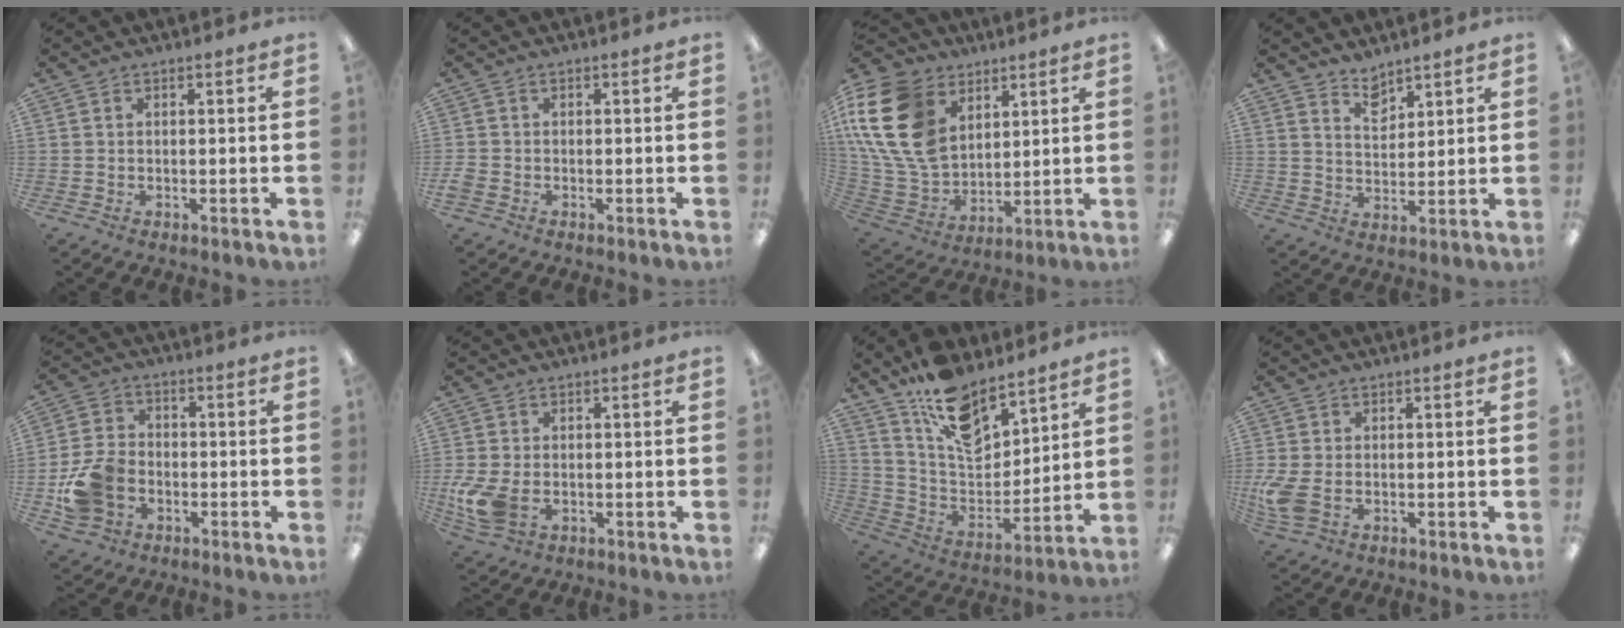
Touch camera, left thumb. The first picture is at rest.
{"total": 1.6, "force": [-1.0, 1.1, 0.7], "torque": [-0.010, 0.001, -0.017]}
{"total": 20.0, "force": [7.5, 14.5, 11.4], "torque": [-0.281, -0.034, 0.142]}
{"total": 5.2, "force": [4.5, 2.3, 1.2], "torque": [-0.013, -0.029, 0.082]}
{"total": 10.8, "force": [-3.9, 8.3, 5.7], "torque": [-0.127, 0.033, -0.067]}
{"total": 7.8, "force": [-1.8, 5.2, 5.5], "torque": [-0.140, -0.003, -0.035]}
{"total": 15.3, "force": [10.9, 7.5, 7.7], "torque": [-0.137, -0.068, 0.200]}
{"total": 6.3, "force": [-1.4, 4.0, 4.6], "torque": [-0.114, -0.004, -0.027]}